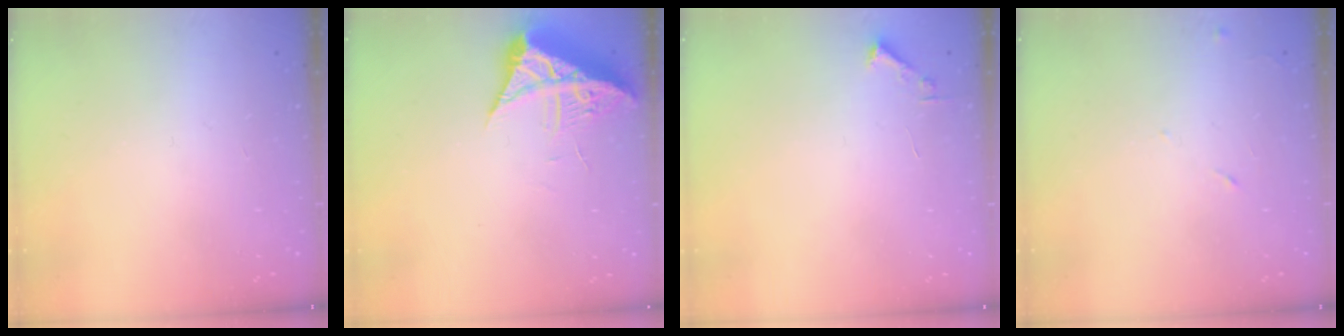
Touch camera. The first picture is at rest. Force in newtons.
{"total": 7.2, "press": 7.2, "slide": 0.8}
{"total": 1.7, "press": 1.7, "slide": 0.2}
{"total": 5.5, "press": 5.5, "slide": 0.8}